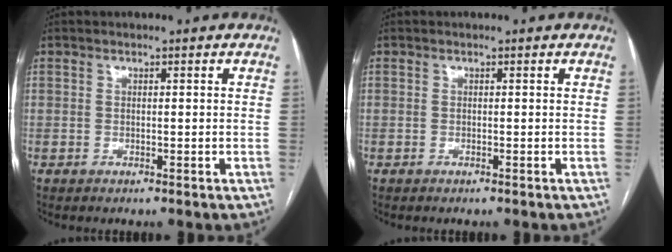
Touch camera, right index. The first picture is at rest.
{"total": 0.0}